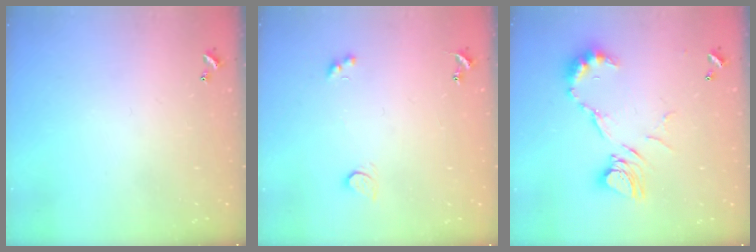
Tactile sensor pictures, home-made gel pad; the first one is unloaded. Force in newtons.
{"total": 2.8, "press": 2.8, "slide": 0.5}
{"total": 11.8, "press": 11.8, "slide": 1.4}